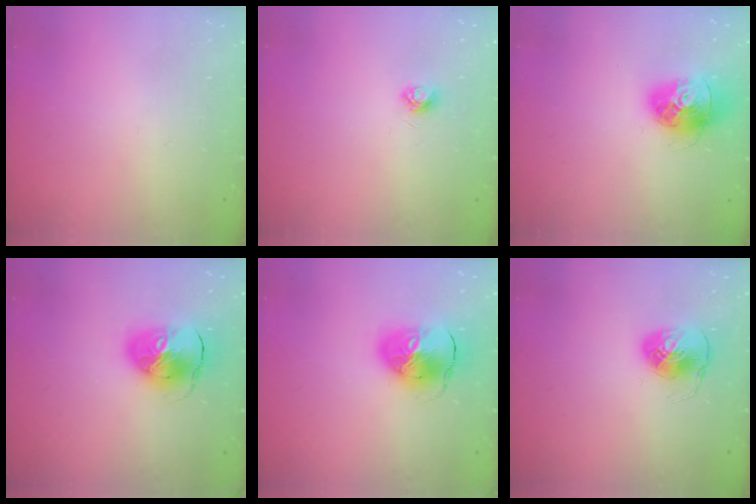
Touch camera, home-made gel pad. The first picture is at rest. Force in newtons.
{"total": 3.4, "press": 3.4, "slide": 0.4}
{"total": 15.7, "press": 15.6, "slide": 1.6}
{"total": 12.3, "press": 12.2, "slide": 1.6}
{"total": 12.3, "press": 12.2, "slide": 1.6}
{"total": 7.9, "press": 7.9, "slide": 0.3}